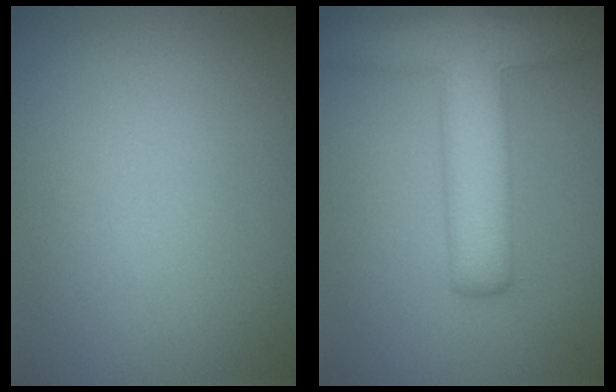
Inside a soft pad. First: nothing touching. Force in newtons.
{"total": 7.6, "press": 7.6, "slide": 0.3}